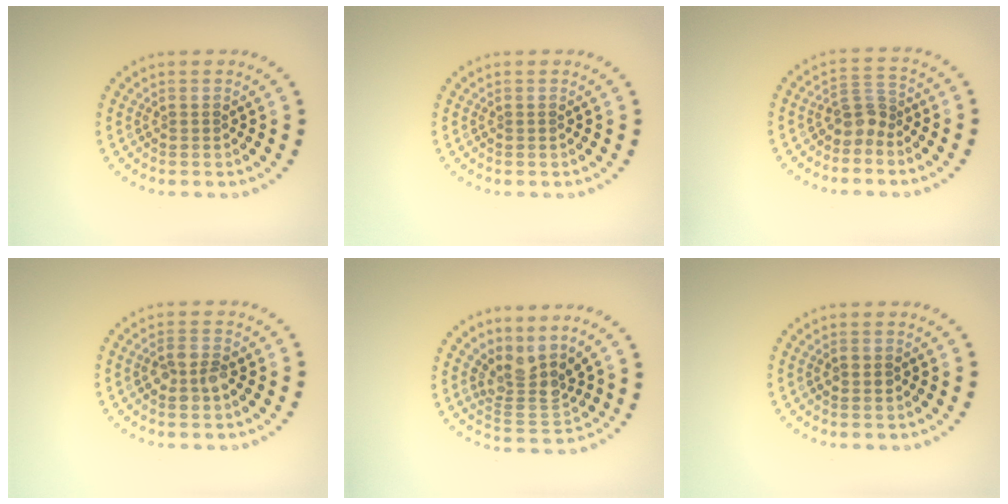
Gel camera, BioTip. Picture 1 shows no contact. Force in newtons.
{"total": 0.0}
{"total": 2.4, "press": 1.7, "slide": 1.6}
{"total": 2.3, "press": 2.2, "slide": 0.6}
{"total": 3.5, "press": 2.6, "slide": 2.4}
{"total": 1.3, "press": 1.3, "slide": 0.1}